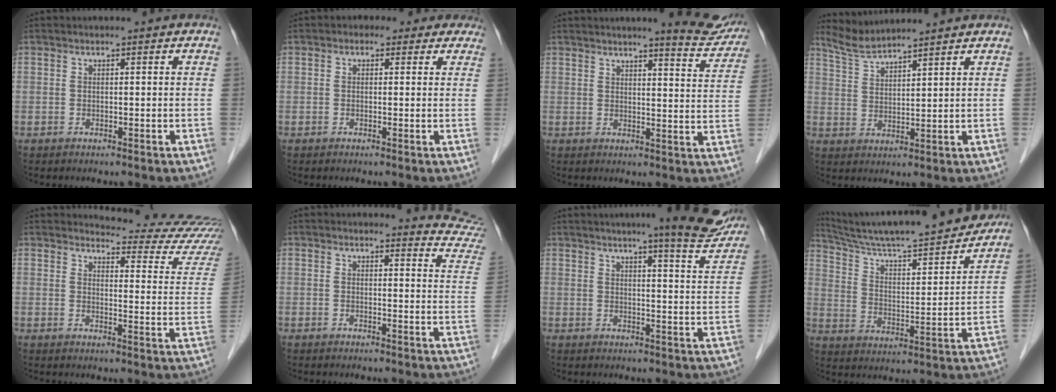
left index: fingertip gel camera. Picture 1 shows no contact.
{"total": 3.7, "force": [2.3, 2.7, 1.1], "torque": [-0.003, 0.014, 0.015]}
{"total": 8.8, "force": [8.2, 0.6, 3.1], "torque": [-0.029, -0.025, 0.082]}
{"total": 5.5, "force": [5.0, -0.9, 1.9], "torque": [-0.040, 0.024, 0.097]}
{"total": 16.8, "force": [16.5, 1.0, 2.8], "torque": [-0.016, -0.116, 0.162]}
{"total": 7.5, "force": [7.5, 0.3, -0.4], "torque": [0.018, -0.071, 0.052]}
{"total": 11.7, "force": [9.8, 0.7, 6.2], "torque": [-0.066, -0.015, 0.105]}
{"total": 22.7, "force": [20.5, 1.0, 9.5], "torque": [-0.158, -0.017, 0.309]}